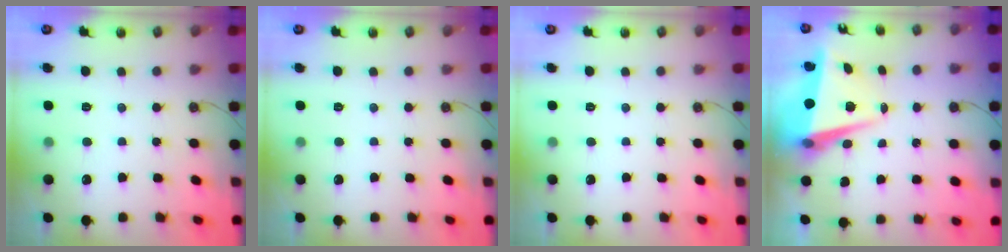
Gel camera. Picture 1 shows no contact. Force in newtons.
{"total": 0.0}
{"total": 0.0}
{"total": 8.1, "press": 7.9, "slide": 1.8}